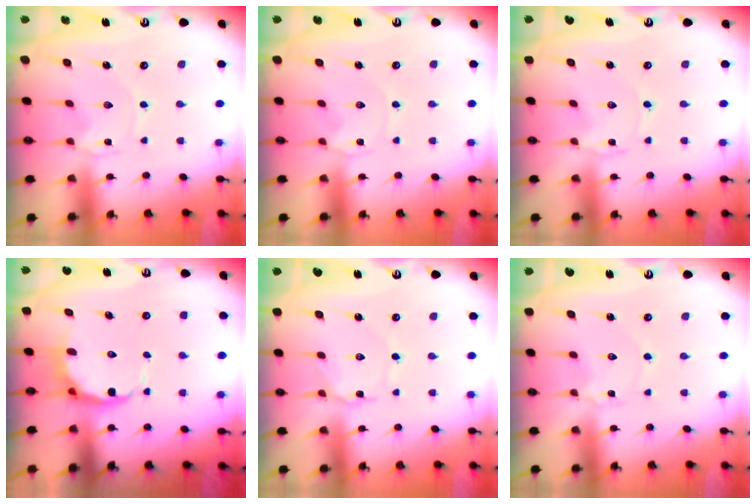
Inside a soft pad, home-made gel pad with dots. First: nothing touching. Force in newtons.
{"total": 0.0}
{"total": 0.0}
{"total": 6.9, "press": 6.7, "slide": 1.7}
{"total": 1.1, "press": 1.1, "slide": 0.1}
{"total": 1.0, "press": 1.0, "slide": 0.1}